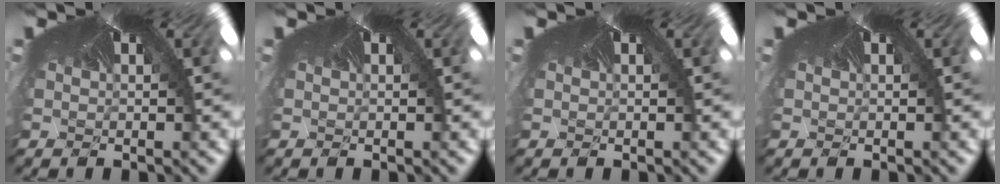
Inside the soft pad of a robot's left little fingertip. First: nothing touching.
{"total": 0.0}
{"total": 0.0}
{"total": 0.0}